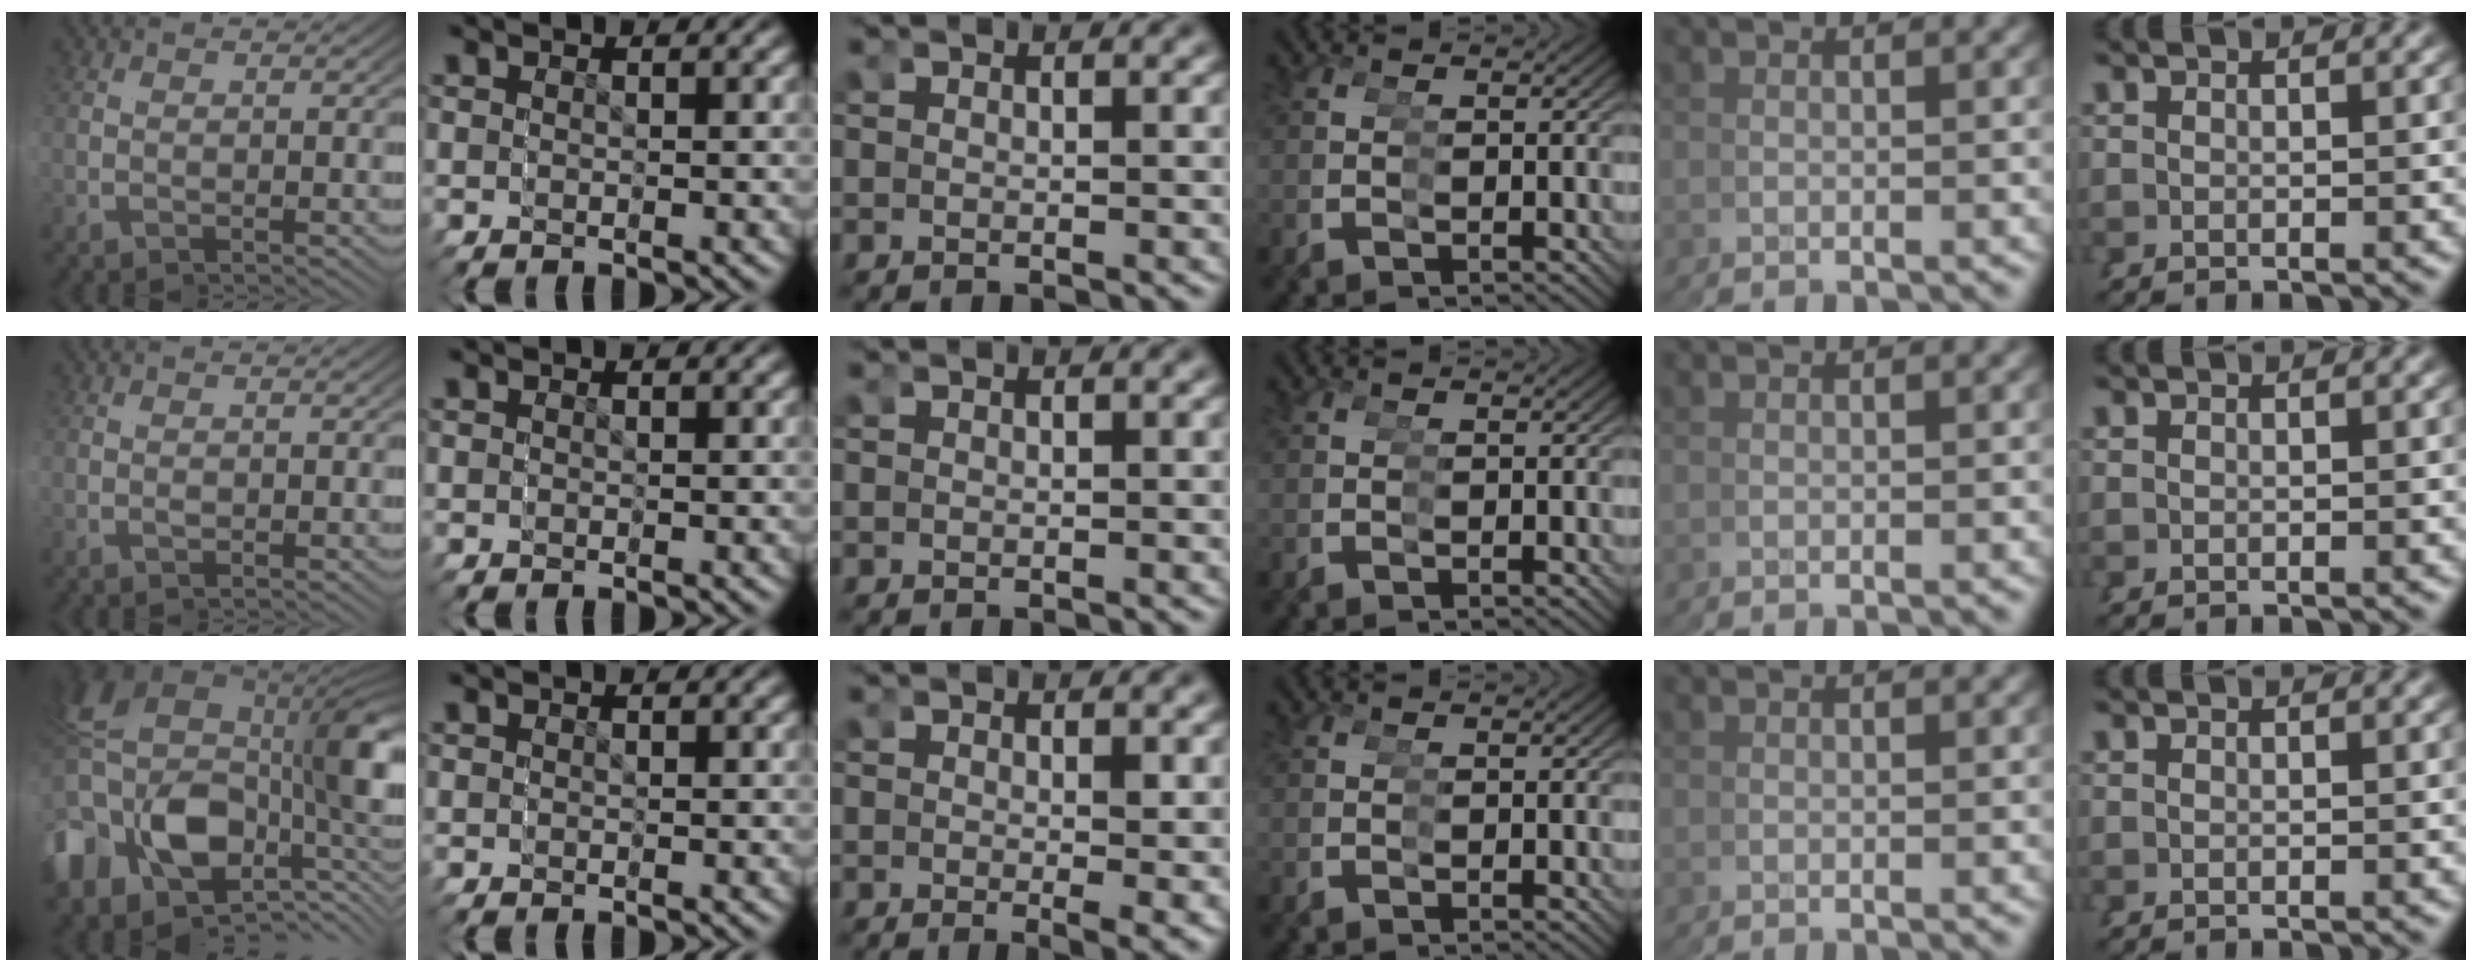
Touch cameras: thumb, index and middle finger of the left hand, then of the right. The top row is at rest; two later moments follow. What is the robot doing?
{"motion": "grasp_and_lifting", "object": "stress ball aka squeeze ball"}